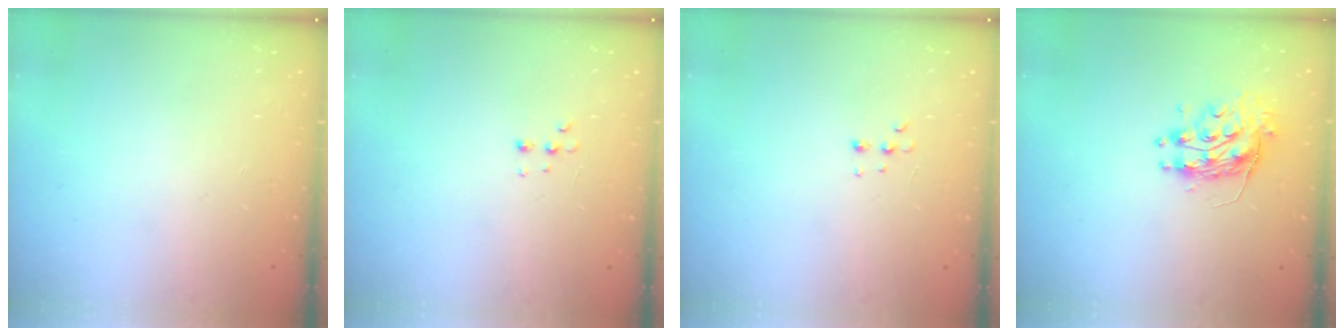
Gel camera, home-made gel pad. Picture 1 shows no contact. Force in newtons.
{"total": 3.4, "press": 3.3, "slide": 0.8}
{"total": 3.4, "press": 3.3, "slide": 0.8}
{"total": 10.9, "press": 10.8, "slide": 0.8}